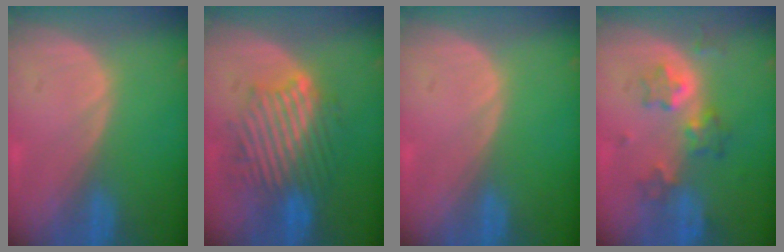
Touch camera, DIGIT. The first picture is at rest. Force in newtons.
{"total": 9.3, "press": 9.3, "slide": 0.9}
{"total": 0.0}
{"total": 5.8, "press": 5.8, "slide": 0.8}